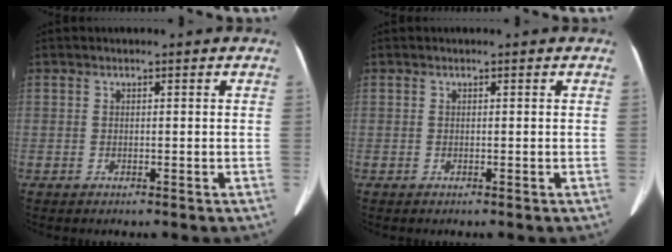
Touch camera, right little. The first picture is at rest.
{"total": 0.0}